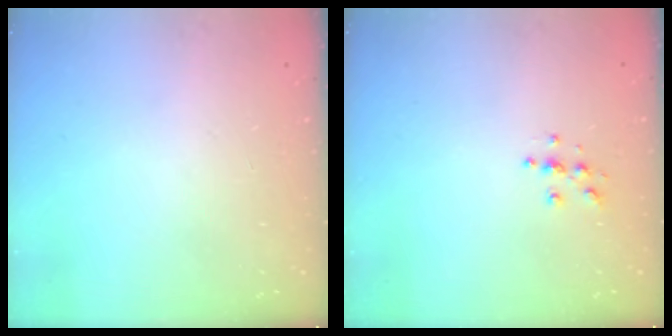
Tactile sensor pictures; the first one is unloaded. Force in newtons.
{"total": 5.0, "press": 5.0, "slide": 0.4}